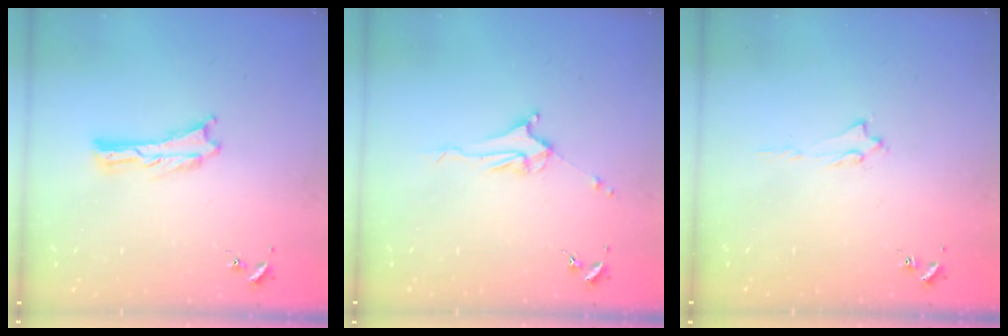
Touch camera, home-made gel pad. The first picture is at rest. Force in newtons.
{"total": 3.7, "press": 3.7, "slide": 0.5}
{"total": 1.6, "press": 1.6, "slide": 0.2}